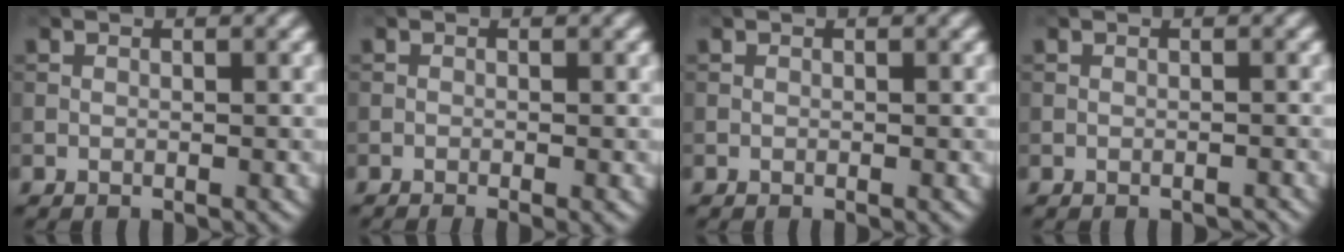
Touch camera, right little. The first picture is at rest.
{"total": 1.5, "force": [-0.7, 0.4, 1.2], "torque": [-0.011, -0.008, -0.012]}
{"total": 0.0}
{"total": 0.7, "force": [-0.7, 0.1, 0.1], "torque": [0.000, -0.001, -0.011]}